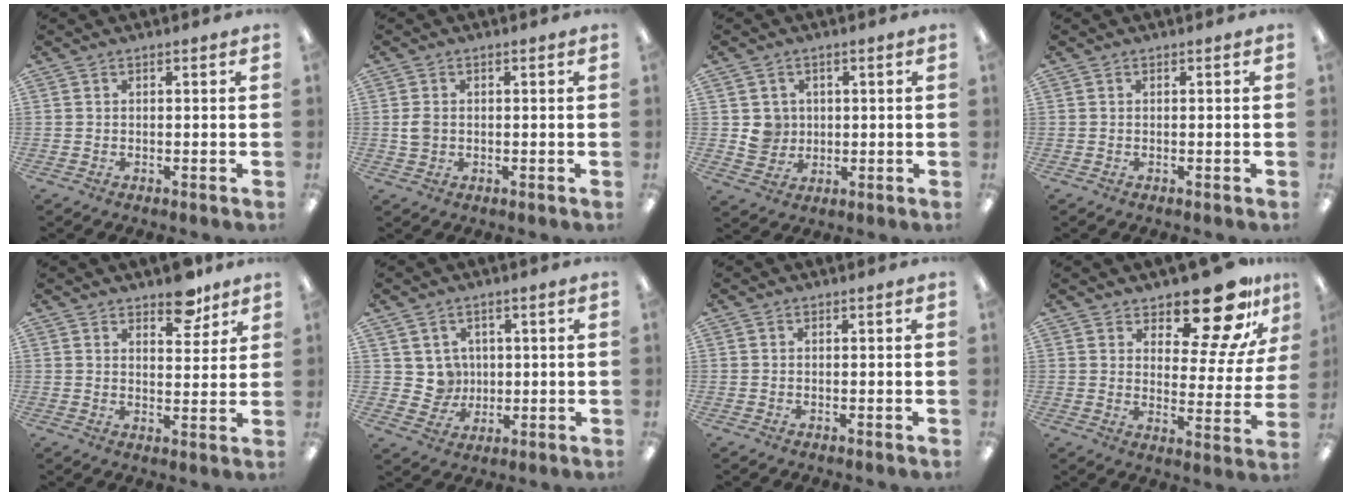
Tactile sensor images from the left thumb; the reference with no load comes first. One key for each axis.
{"total": 2.7, "fx": 0.1, "fy": 2.1, "fz": 1.7, "tx": -0.024, "ty": 0.002, "tz": 0.000}
{"total": 5.1, "fx": 0.9, "fy": 5.0, "fz": 0.5, "tx": -0.001, "ty": 0.002, "tz": 0.016}
{"total": 0.0}
{"total": 7.6, "fx": 5.9, "fy": 3.4, "fz": 3.4, "tx": -0.025, "ty": -0.038, "tz": 0.100}
{"total": 5.4, "fx": 1.9, "fy": 5.1, "fz": 0.1, "tx": -0.001, "ty": -0.009, "tz": 0.038}
{"total": 0.0}
{"total": 16.4, "fx": 13.2, "fy": 5.5, "fz": 8.1, "tx": -0.119, "ty": -0.099, "tz": 0.223}